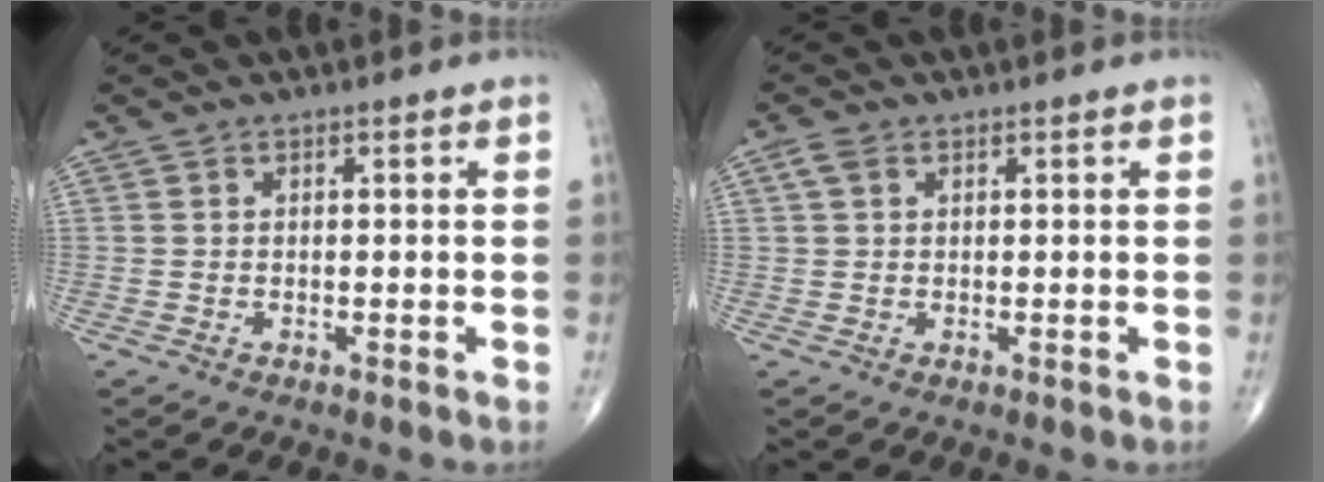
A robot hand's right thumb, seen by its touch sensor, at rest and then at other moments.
{"total": 2.1, "force": [0.8, 1.3, 1.3], "torque": [-0.028, 0.010, 0.018]}